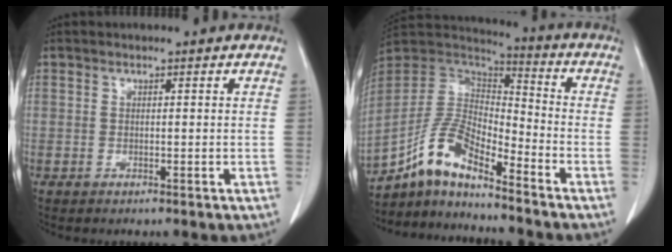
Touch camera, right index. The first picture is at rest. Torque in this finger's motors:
{"motor_torque": [0.43, -0.28, 0.06, -0.02]}